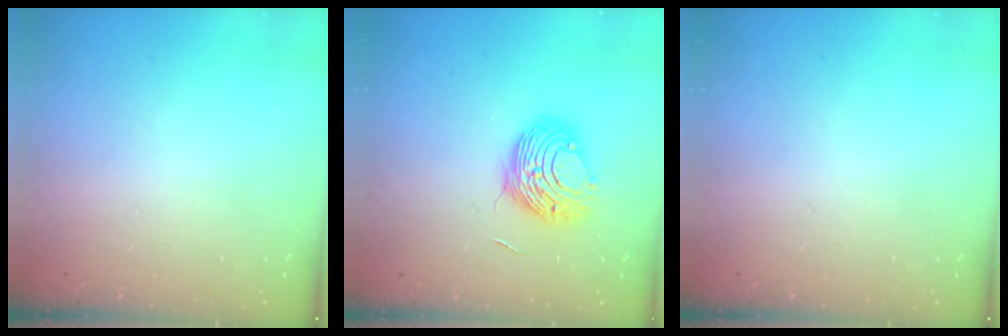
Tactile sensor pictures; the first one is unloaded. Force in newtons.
{"total": 9.3, "press": 9.3, "slide": 0.6}
{"total": 0.0}